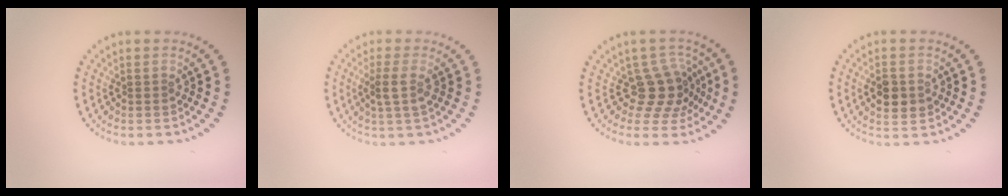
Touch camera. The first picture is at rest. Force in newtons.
{"total": 2.2, "press": 1.7, "slide": 1.4}
{"total": 3.6, "press": 2.7, "slide": 2.3}
{"total": 2.9, "press": 2.9, "slide": 0.2}